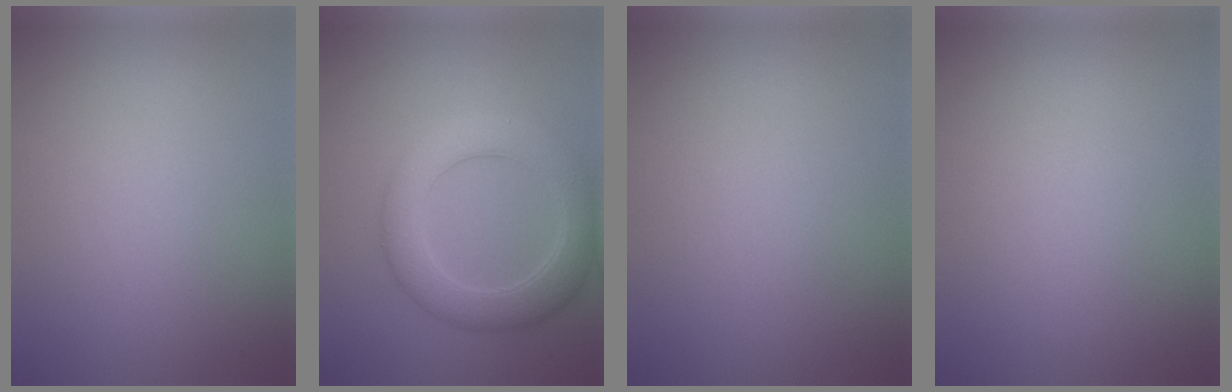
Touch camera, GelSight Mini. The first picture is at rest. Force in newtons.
{"total": 5.3, "press": 5.3, "slide": 0.3}
{"total": 0.0}
{"total": 0.0}